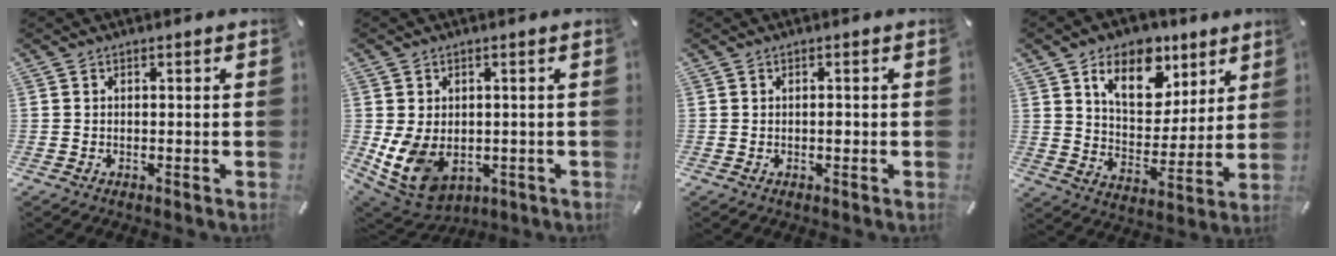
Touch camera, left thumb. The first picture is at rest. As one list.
[{"total": 9.8, "force": [-1.8, 7.6, 5.9], "torque": [-0.141, 0.000, -0.029]}, {"total": 0.8, "force": [-0.1, 0.4, 0.6], "torque": [-0.012, 0.000, -0.003]}, {"total": 14.6, "force": [8.6, 9.4, 7.1], "torque": [-0.107, -0.042, 0.153]}]